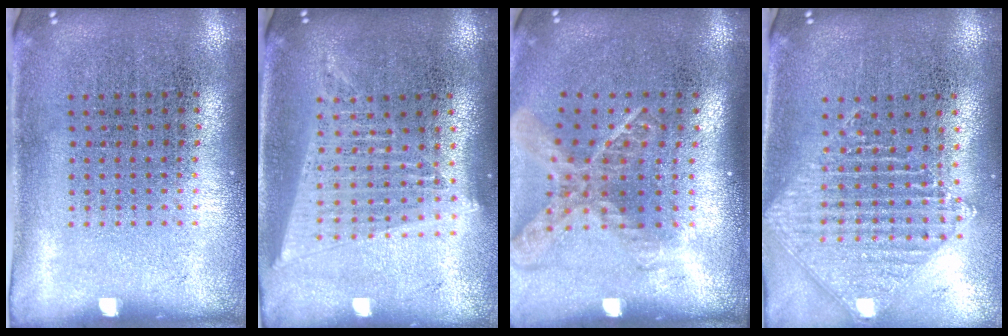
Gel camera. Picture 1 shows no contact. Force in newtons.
{"total": 1.7, "press": 1.5, "slide": 0.8}
{"total": 1.8, "press": 1.3, "slide": 1.3}
{"total": 1.3, "press": 1.2, "slide": 0.5}